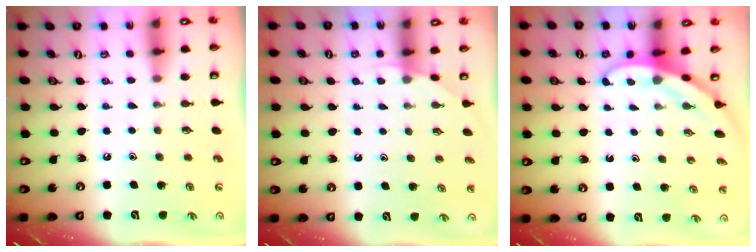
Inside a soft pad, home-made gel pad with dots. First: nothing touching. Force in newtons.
{"total": 2.7, "press": 2.7, "slide": 0.1}
{"total": 3.3, "press": 3.3, "slide": 0.1}